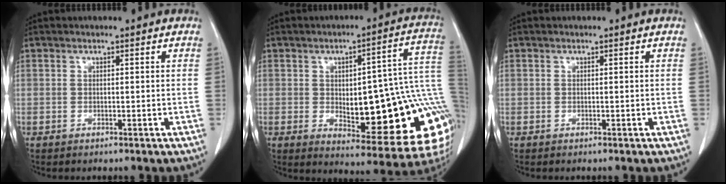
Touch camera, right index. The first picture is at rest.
{"total": 23.7, "force": [-2.5, 6.8, 22.5], "torque": [-0.201, 0.025, -0.012]}
{"total": 0.0}